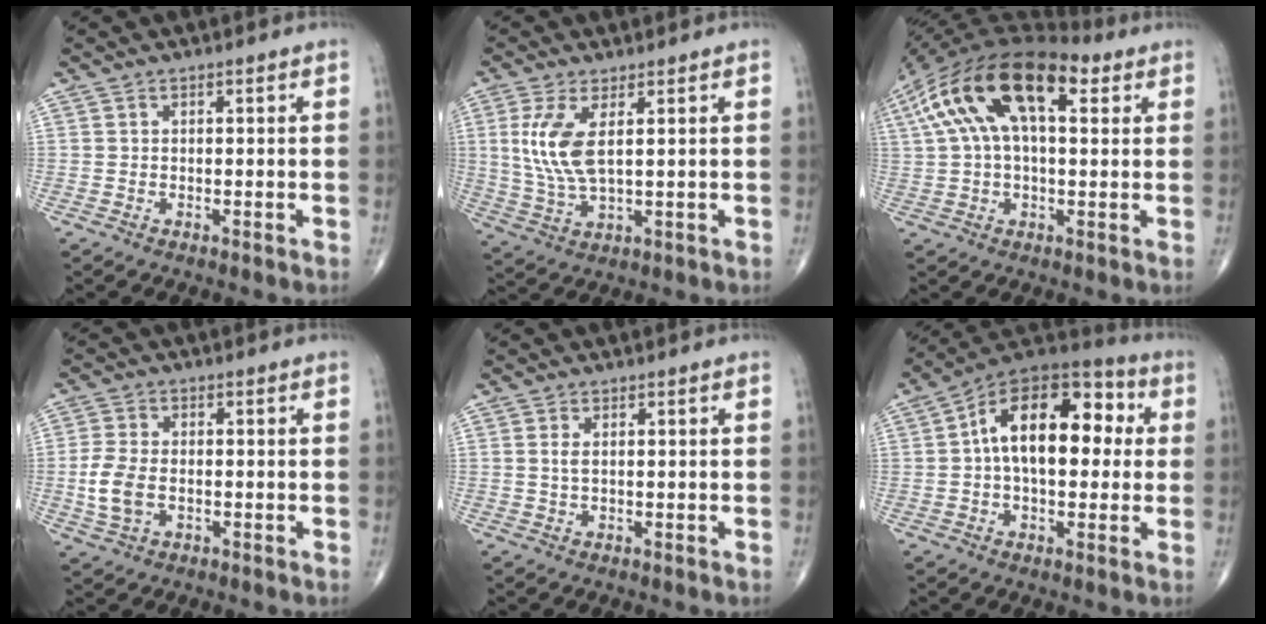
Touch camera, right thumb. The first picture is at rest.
{"total": 8.5, "force": [2.1, 3.0, 7.7], "torque": [-0.180, -0.013, 0.050]}
{"total": 19.4, "force": [6.4, 9.2, 15.9], "torque": [-0.309, 0.041, 0.102]}
{"total": 6.5, "force": [-1.1, 4.0, 5.1], "torque": [-0.115, 0.004, -0.023]}
{"total": 1.2, "force": [0.3, 0.4, 1.1], "torque": [-0.030, 0.002, 0.009]}
{"total": 18.6, "force": [2.4, 10.4, 15.2], "torque": [-0.211, 0.041, 0.026]}